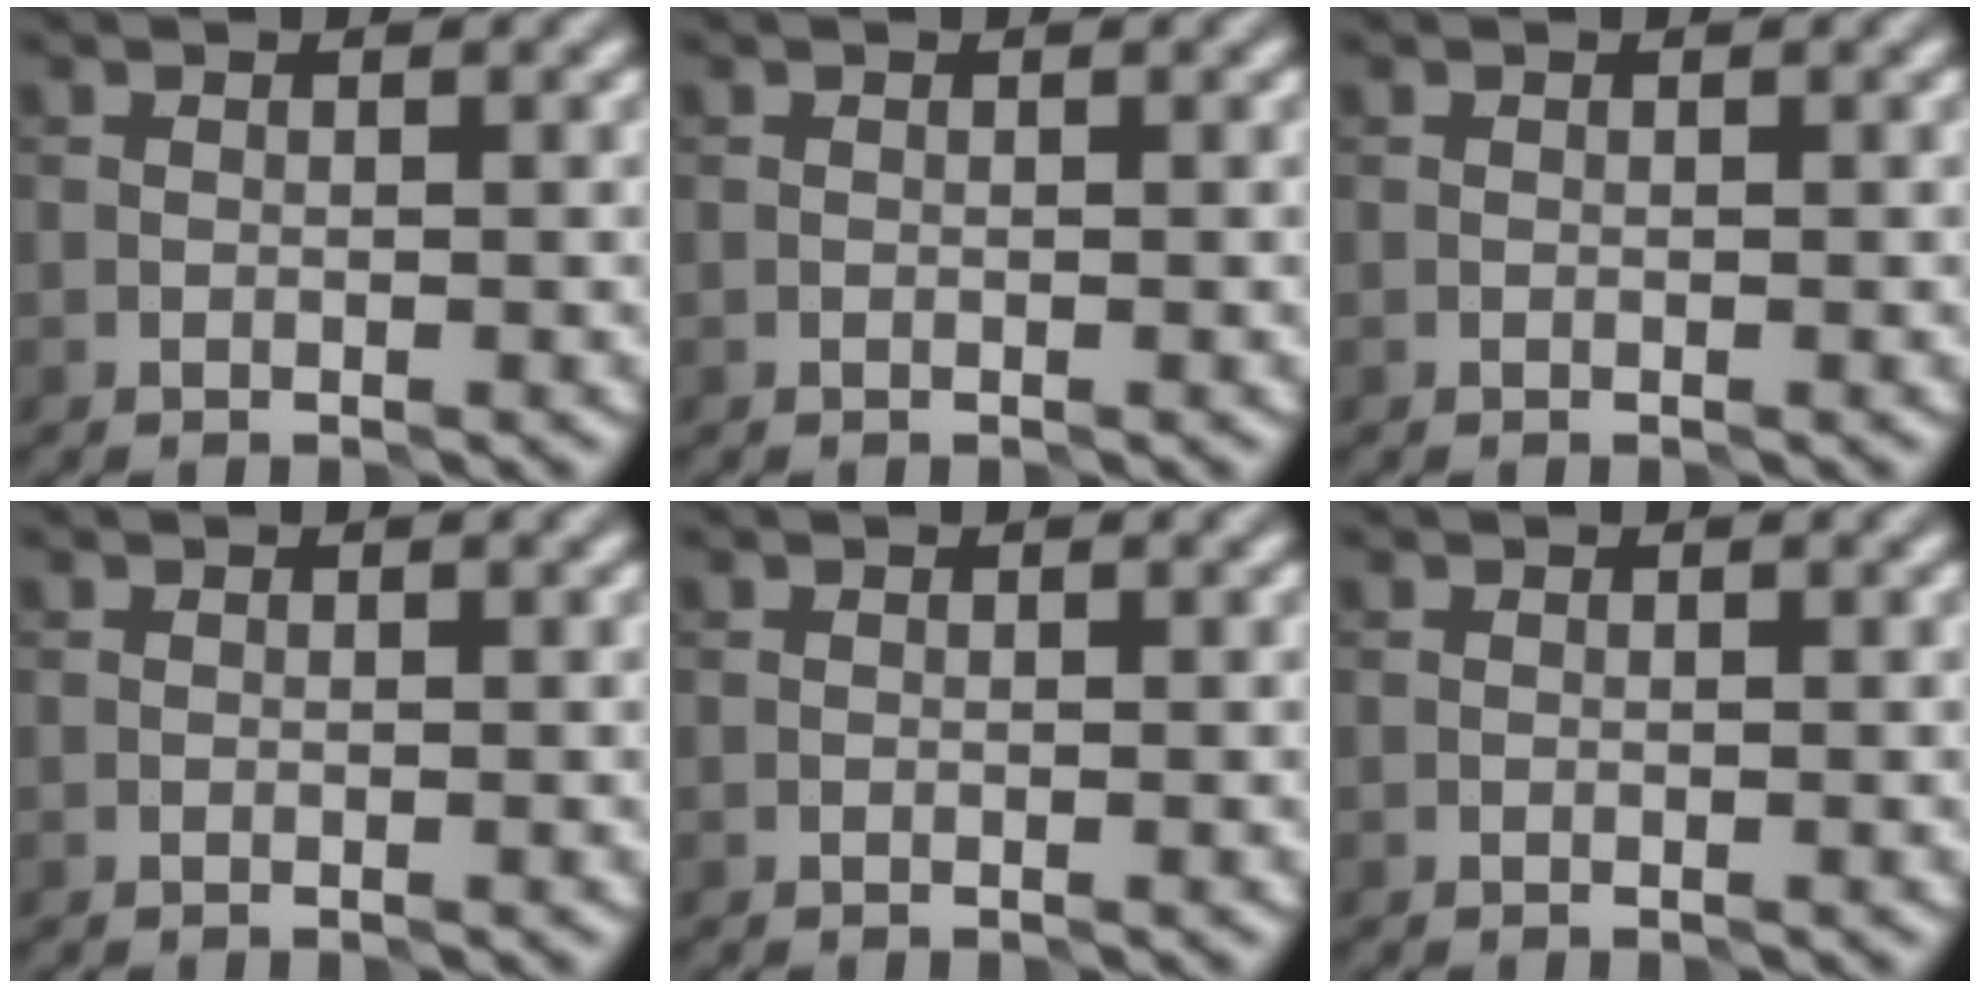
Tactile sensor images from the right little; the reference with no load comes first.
{"total": 0.0}
{"total": 0.0}
{"total": 0.0}
{"total": 0.0}
{"total": 0.0}